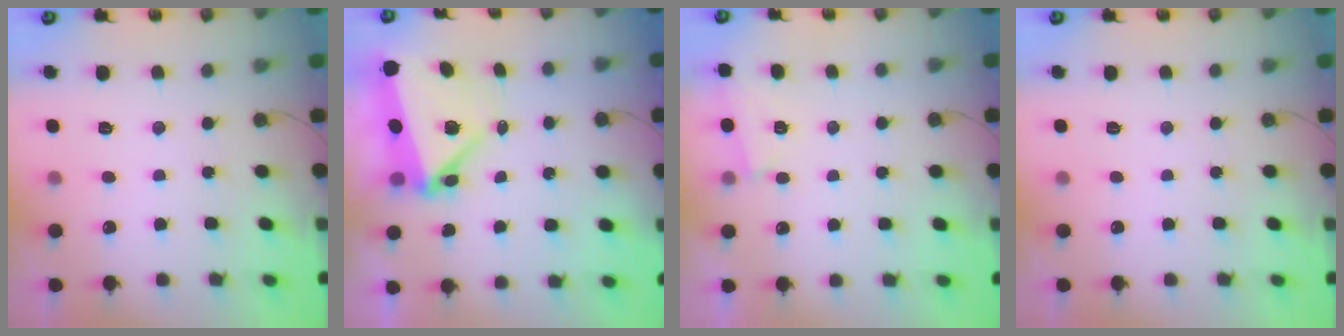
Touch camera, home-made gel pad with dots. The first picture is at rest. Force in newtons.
{"total": 6.5, "press": 6.3, "slide": 1.7}
{"total": 2.8, "press": 2.1, "slide": 1.8}
{"total": 0.0}